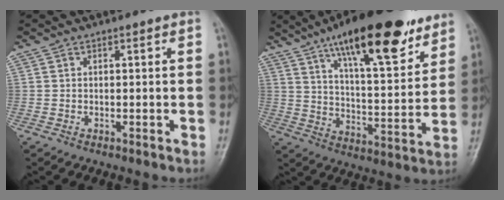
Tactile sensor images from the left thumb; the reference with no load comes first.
{"total": 23.1, "force": [14.9, 7.0, 16.2], "torque": [-0.223, -0.053, 0.237]}